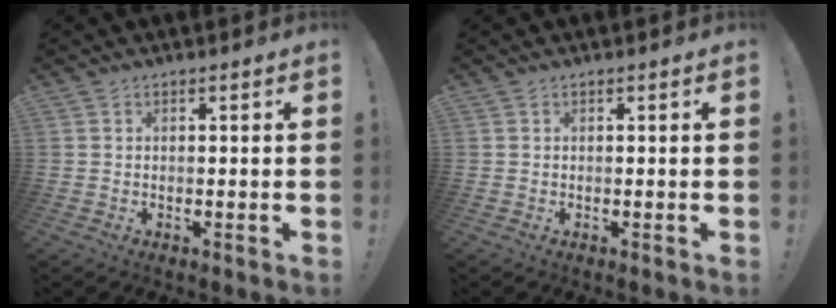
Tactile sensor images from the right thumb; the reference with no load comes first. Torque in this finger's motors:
{"motor_torque": [0.01, -0.08, -0.06, 0.06, 0.01]}